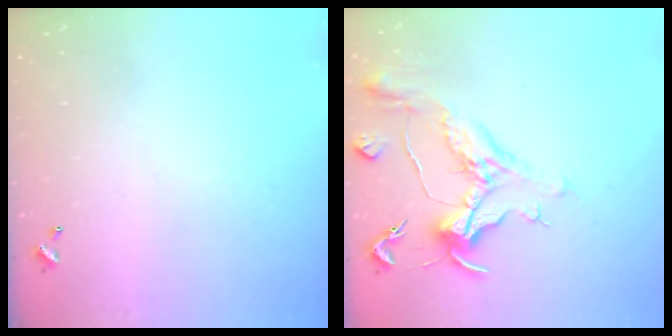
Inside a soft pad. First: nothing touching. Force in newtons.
{"total": 1.6, "press": 1.5, "slide": 0.6}